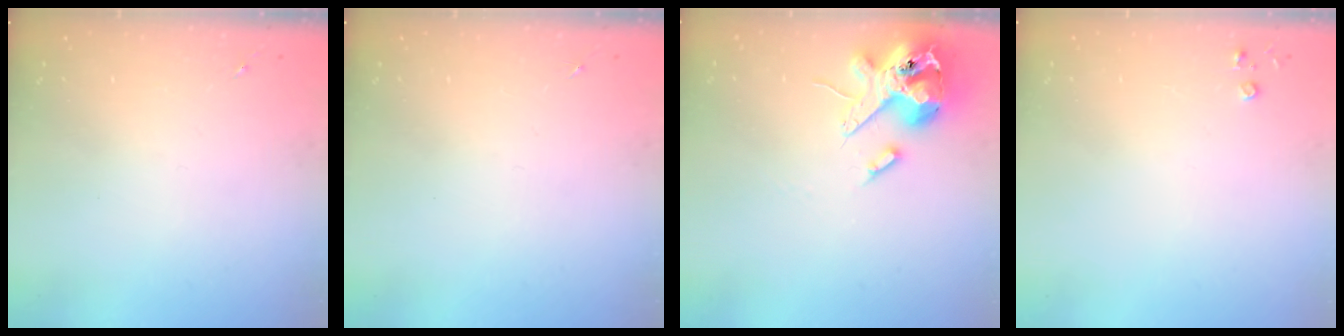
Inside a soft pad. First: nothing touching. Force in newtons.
{"total": 0.0}
{"total": 13.7, "press": 13.5, "slide": 2.3}
{"total": 2.8, "press": 2.8, "slide": 0.3}